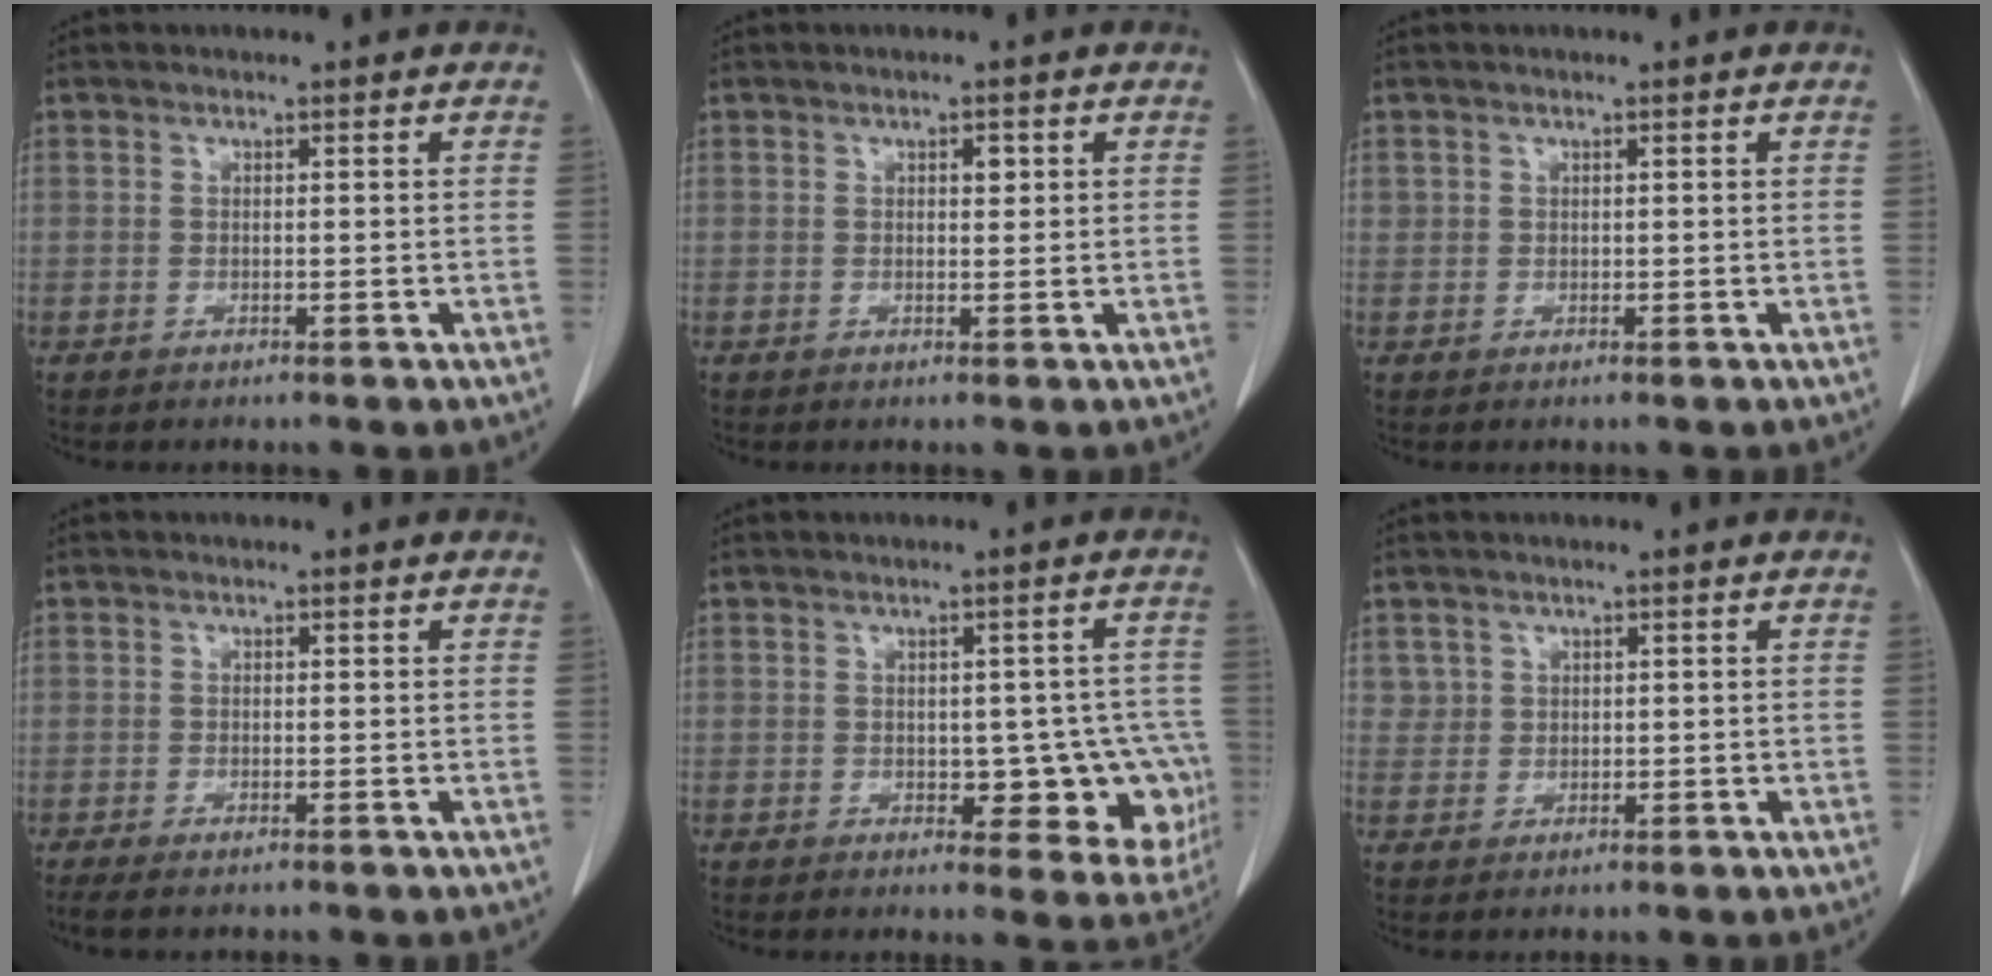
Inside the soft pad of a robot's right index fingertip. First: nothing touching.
{"total": 1.3, "force": [0.5, 0.7, 1.0], "torque": [-0.014, 0.000, 0.006]}
{"total": 0.5, "force": [0.2, 0.5, 0.0], "torque": [0.011, 0.003, 0.001]}
{"total": 2.1, "force": [-1.7, 0.4, 1.2], "torque": [-0.017, -0.006, -0.025]}
{"total": 10.1, "force": [-2.1, 5.5, 8.3], "torque": [-0.072, 0.016, -0.015]}
{"total": 1.8, "force": [0.8, 1.6, -0.1], "torque": [0.016, 0.002, 0.010]}